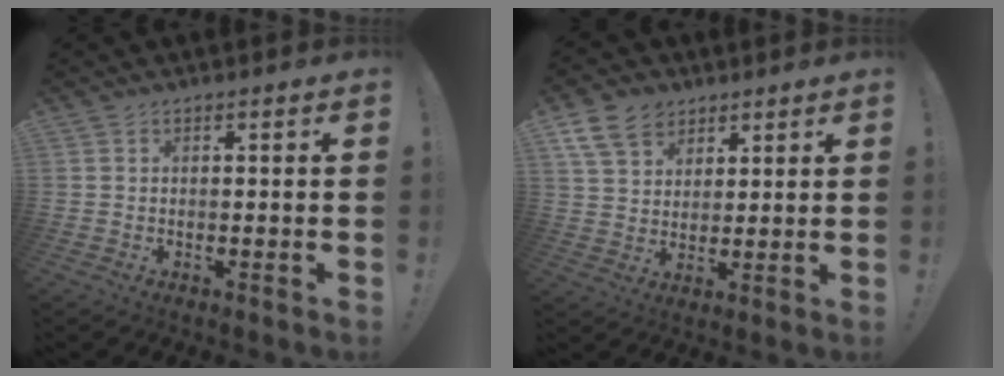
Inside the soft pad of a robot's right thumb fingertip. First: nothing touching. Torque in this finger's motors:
{"motor_torque": [-0.29, 0.44, 0.23, 0.05, 0.01]}